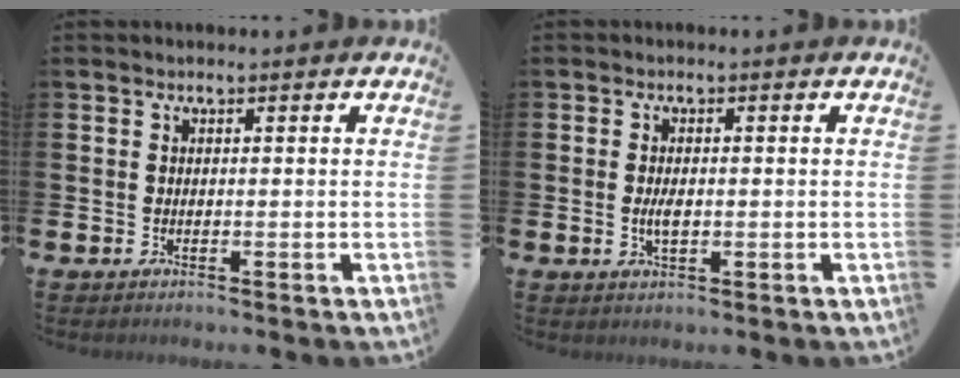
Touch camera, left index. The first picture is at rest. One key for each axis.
{"total": 2.2, "fx": -0.1, "fy": 1.0, "fz": 2.0, "tx": -0.033, "ty": -0.002, "tz": -0.003}